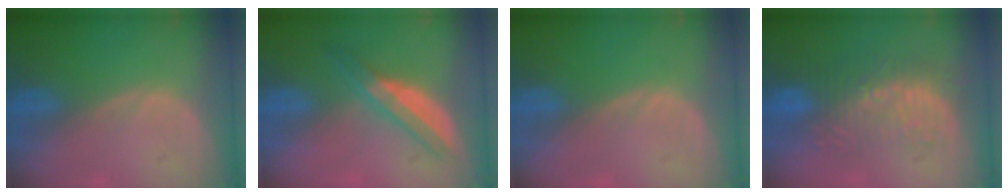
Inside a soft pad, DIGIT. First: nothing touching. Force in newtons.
{"total": 6.2, "press": 5.4, "slide": 3.1}
{"total": 0.0}
{"total": 8.8, "press": 8.6, "slide": 1.9}